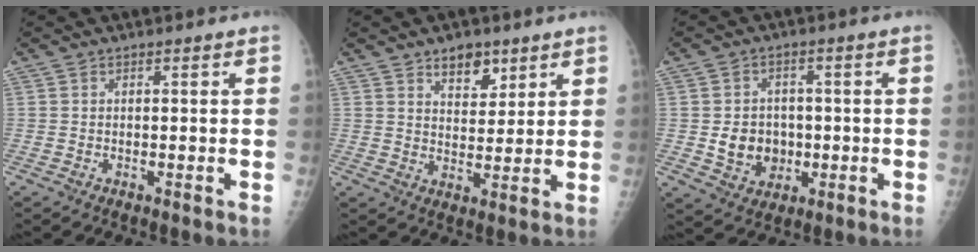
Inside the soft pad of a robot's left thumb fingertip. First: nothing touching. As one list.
[{"total": 6.3, "force": [4.1, 3.5, 3.3], "torque": [-0.020, -0.026, 0.067]}, {"total": 7.6, "force": [-0.9, 6.6, 3.8], "torque": [-0.029, 0.005, -0.006]}]